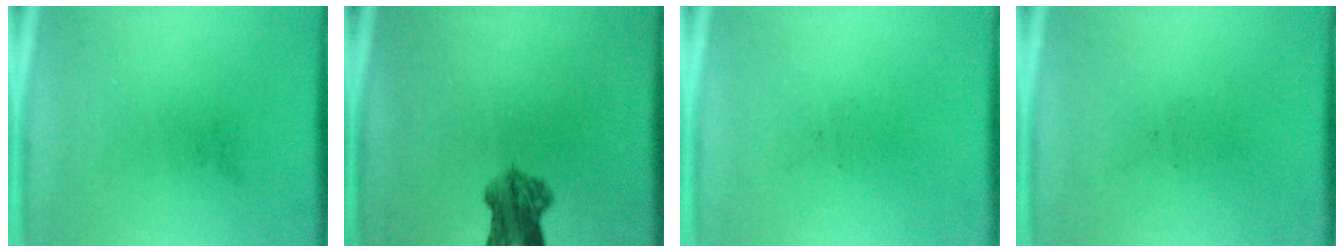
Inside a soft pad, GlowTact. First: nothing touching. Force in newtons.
{"total": 5.5}
{"total": 0.0}
{"total": 0.0}